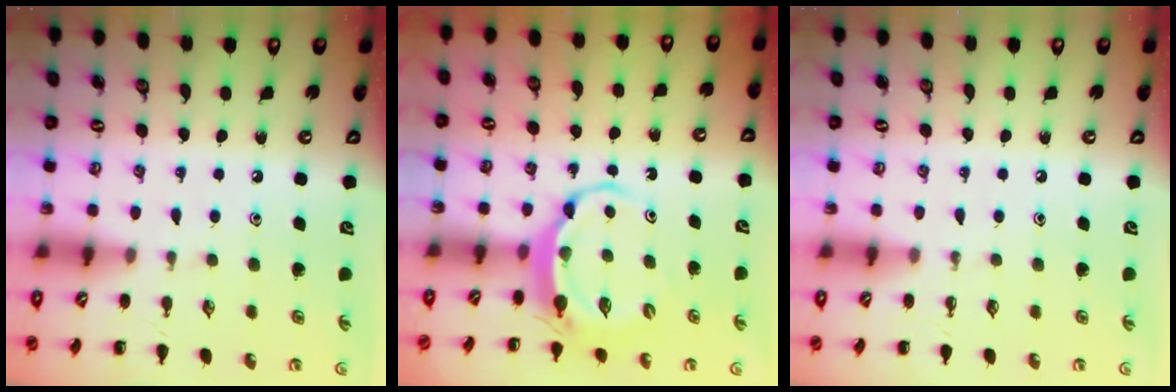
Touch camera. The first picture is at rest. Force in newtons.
{"total": 5.6, "press": 5.5, "slide": 0.6}
{"total": 0.0}